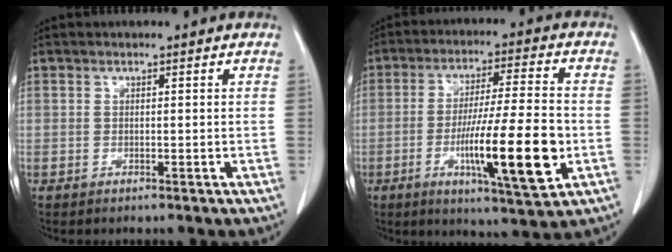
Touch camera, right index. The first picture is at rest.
{"total": 15.0, "force": [-4.1, 1.0, 14.4], "torque": [-0.244, -0.016, -0.066]}